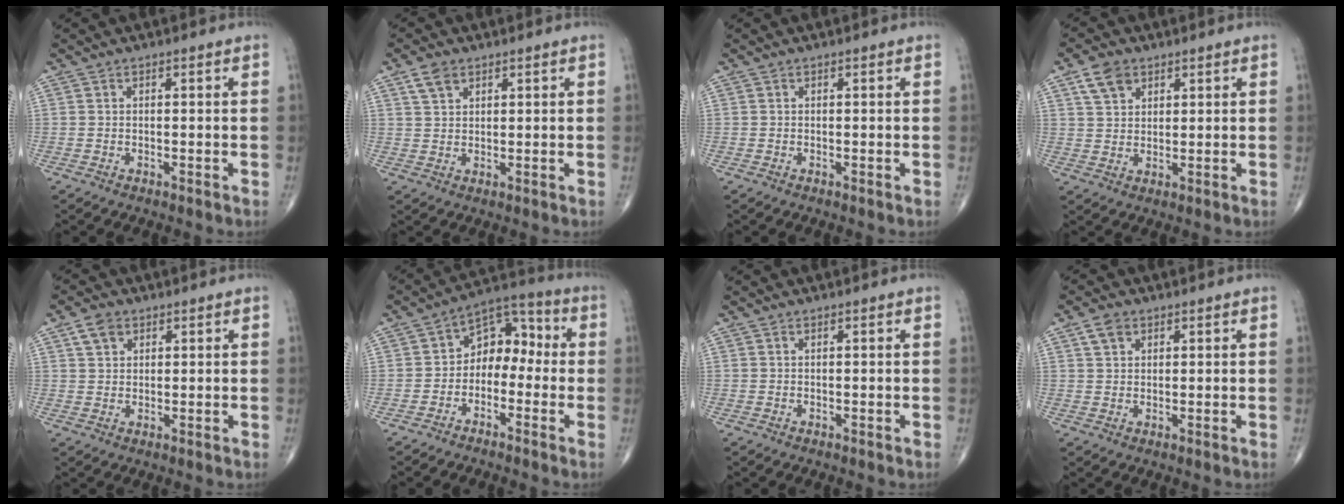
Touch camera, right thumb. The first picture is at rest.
{"total": 3.6, "force": [2.1, 2.2, 1.9], "torque": [-0.028, -0.005, 0.043]}
{"total": 0.0}
{"total": 5.5, "force": [3.0, 3.7, 2.7], "torque": [-0.033, -0.011, 0.056]}
{"total": 3.9, "force": [2.0, 2.7, 1.9], "torque": [-0.024, -0.003, 0.037]}
{"total": 8.8, "force": [-1.5, 6.3, 6.0], "torque": [-0.056, 0.048, -0.044]}
{"total": 0.0}
{"total": 3.3, "force": [1.7, 2.3, 1.6], "torque": [-0.021, -0.002, 0.032]}